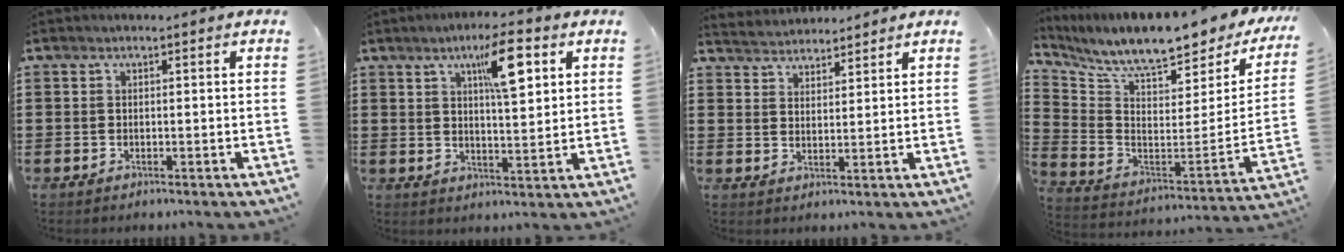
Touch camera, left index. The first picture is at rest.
{"total": 8.8, "force": [4.0, 2.4, 7.5], "torque": [-0.115, -0.003, 0.057]}
{"total": 3.2, "force": [3.1, 0.5, -0.6], "torque": [-0.003, -0.011, 0.058]}
{"total": 8.5, "force": [7.2, 0.9, 4.4], "torque": [-0.111, -0.064, 0.117]}